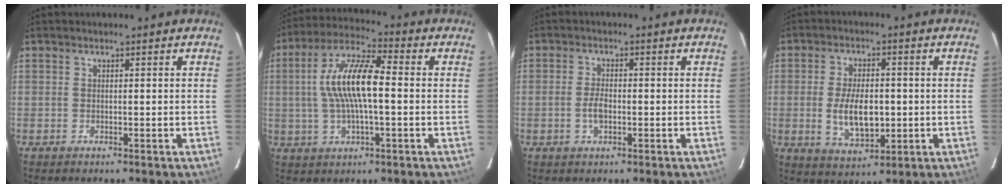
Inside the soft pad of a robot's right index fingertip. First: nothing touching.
{"total": 12.4, "force": [0.2, 3.6, 11.8], "torque": [-0.229, 0.016, 0.000]}
{"total": 3.1, "force": [-0.9, 1.6, 2.6], "torque": [-0.054, 0.002, -0.015]}
{"total": 9.2, "force": [-1.0, 4.6, 7.9], "torque": [-0.154, -0.006, -0.011]}